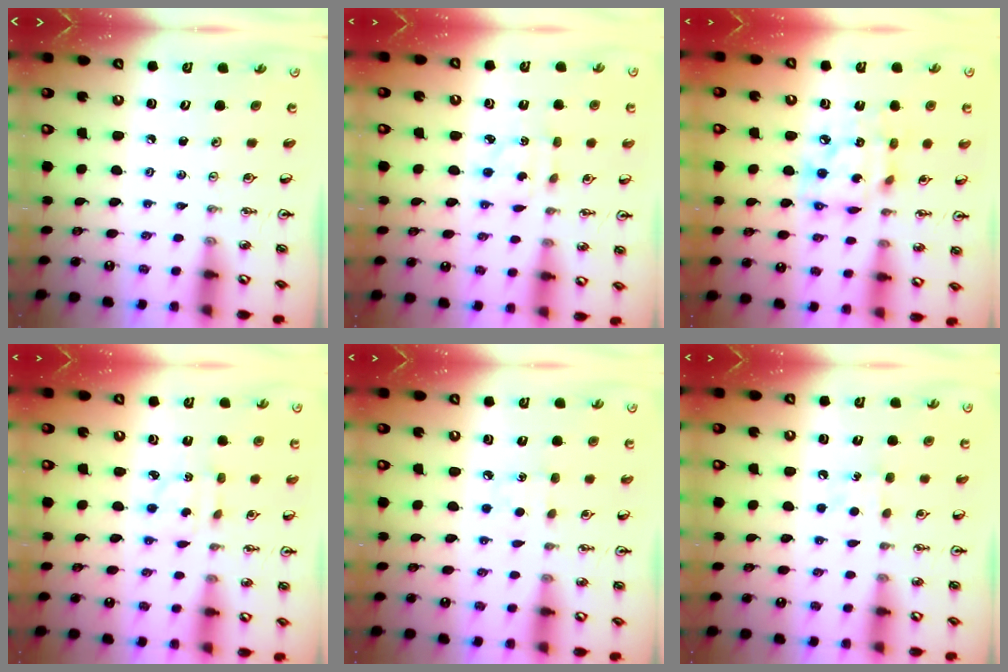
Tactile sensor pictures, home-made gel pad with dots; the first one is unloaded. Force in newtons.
{"total": 2.4, "press": 2.3, "slide": 0.5}
{"total": 12.8, "press": 12.8, "slide": 0.9}
{"total": 3.2, "press": 3.1, "slide": 0.7}
{"total": 5.3, "press": 5.2, "slide": 0.6}
{"total": 6.4, "press": 6.3, "slide": 0.8}